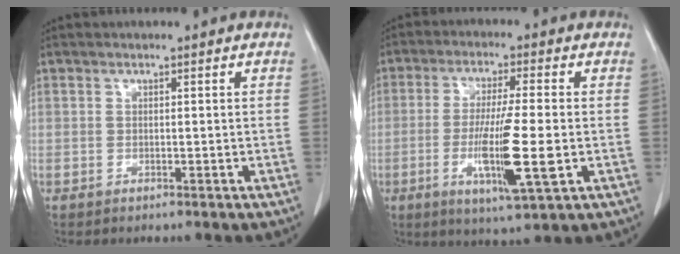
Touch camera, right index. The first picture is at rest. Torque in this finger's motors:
{"motor_torque": [1.36, -0.78, 0.42, 0.21]}